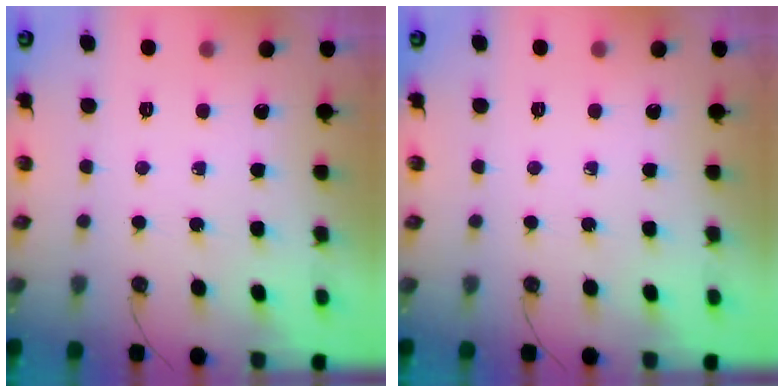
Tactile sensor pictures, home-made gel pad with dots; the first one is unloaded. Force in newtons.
{"total": 0.0}